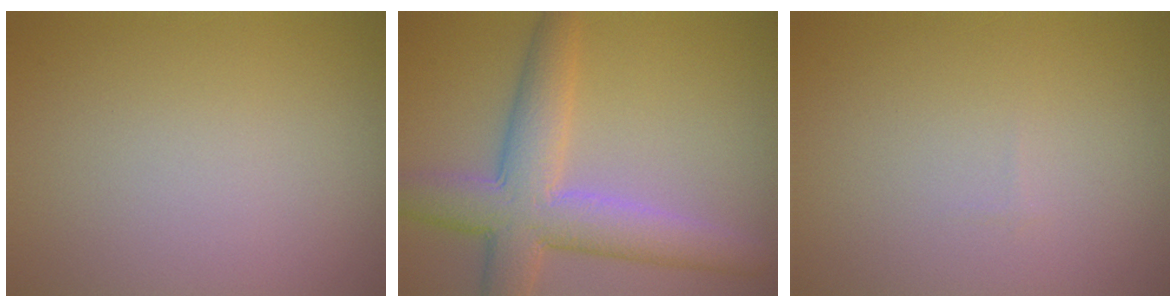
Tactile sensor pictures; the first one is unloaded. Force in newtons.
{"total": 7.2, "press": 7.2, "slide": 0.3}
{"total": 0.0}